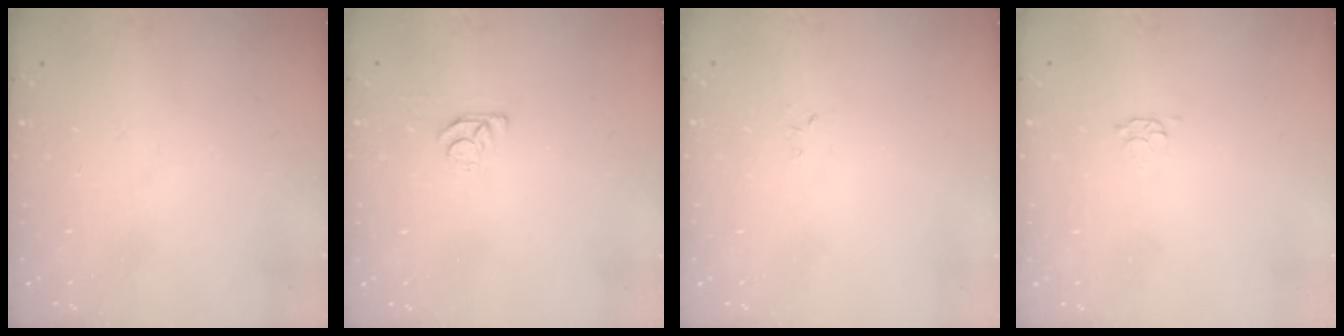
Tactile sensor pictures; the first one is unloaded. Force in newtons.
{"total": 4.6, "press": 4.6, "slide": 0.3}
{"total": 2.6, "press": 2.6, "slide": 0.4}
{"total": 2.8, "press": 2.7, "slide": 0.5}